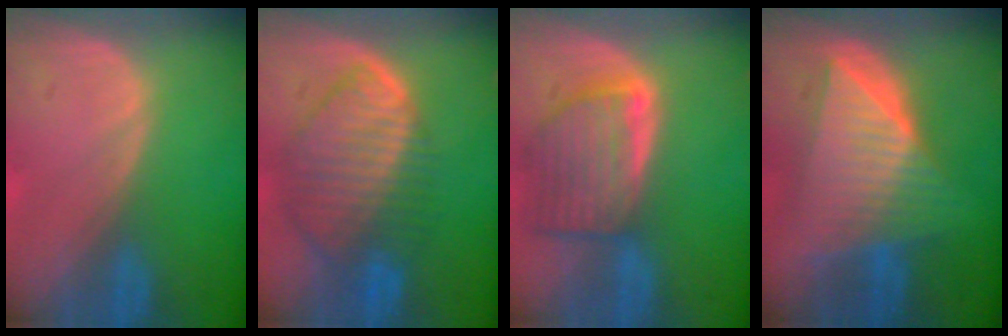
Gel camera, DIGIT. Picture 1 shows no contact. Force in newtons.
{"total": 9.4, "press": 8.2, "slide": 4.7}
{"total": 7.9, "press": 7.2, "slide": 3.3}
{"total": 9.6, "press": 9.6, "slide": 0.8}